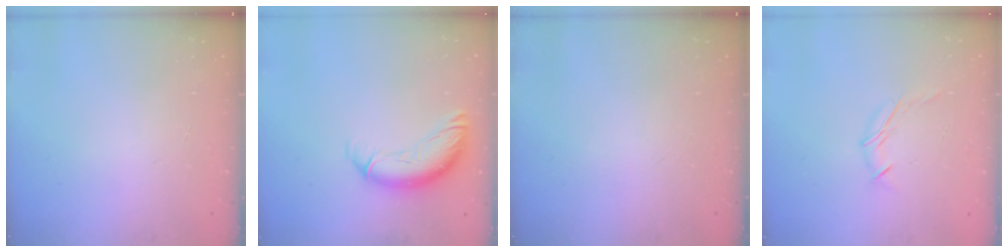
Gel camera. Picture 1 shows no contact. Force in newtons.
{"total": 12.6, "press": 12.4, "slide": 1.8}
{"total": 0.0}
{"total": 5.7, "press": 5.6, "slide": 0.7}